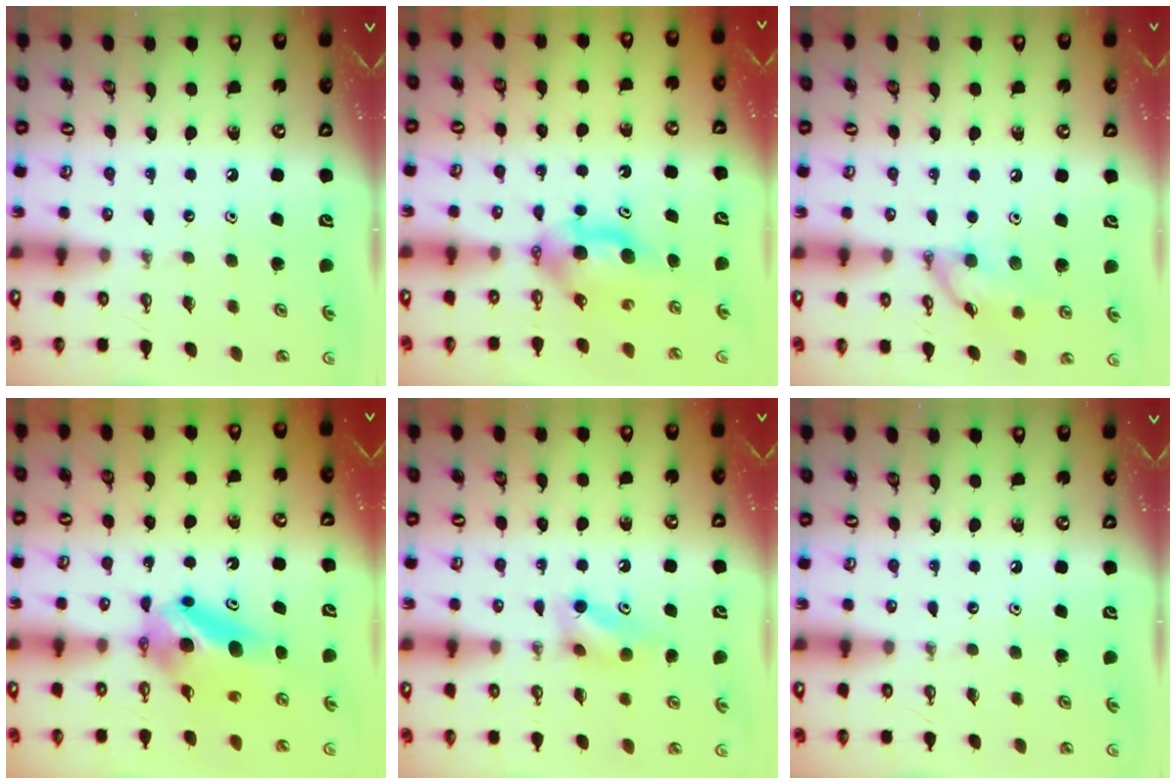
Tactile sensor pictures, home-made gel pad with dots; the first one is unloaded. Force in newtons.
{"total": 5.8, "press": 5.7, "slide": 1.2}
{"total": 10.9, "press": 10.9, "slide": 0.2}
{"total": 6.6, "press": 5.9, "slide": 3.0}
{"total": 5.7, "press": 5.6, "slide": 0.7}
{"total": 0.0}